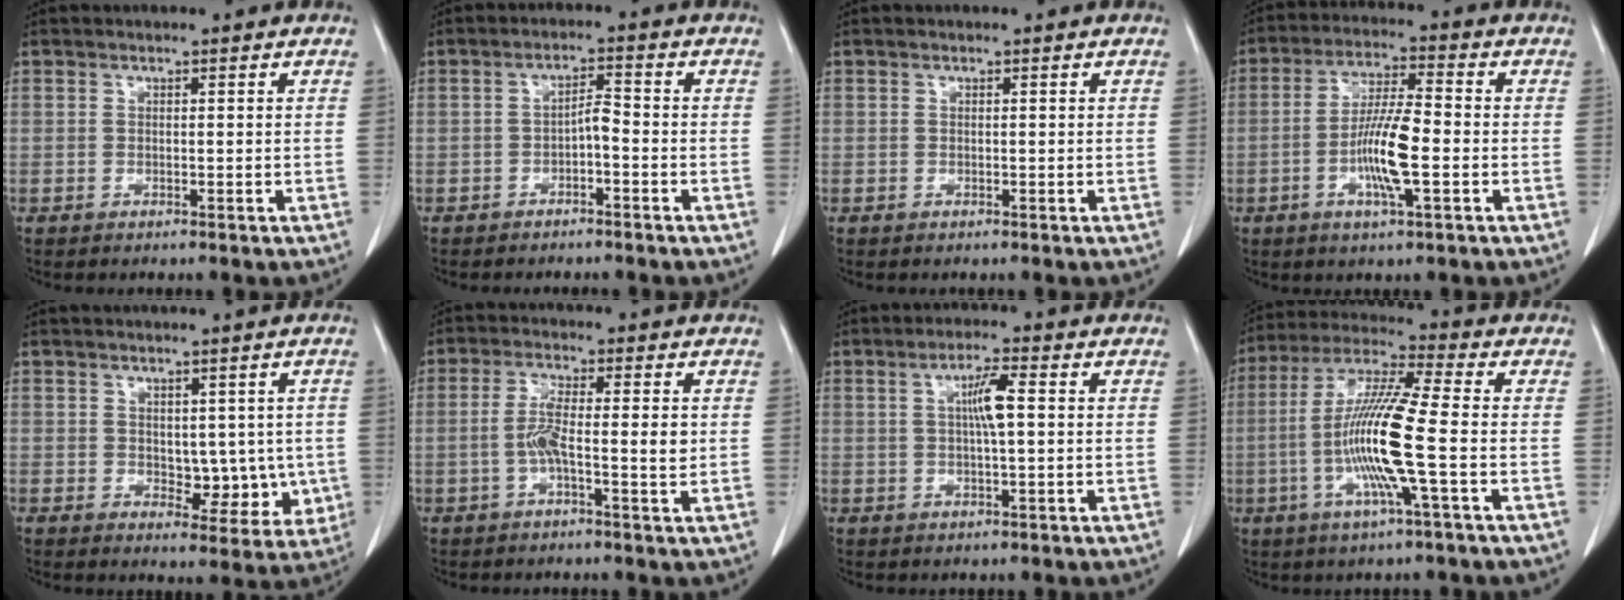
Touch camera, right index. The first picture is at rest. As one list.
[{"total": 2.7, "force": [-1.3, 0.7, 2.3], "torque": [-0.038, 0.008, -0.020]}, {"total": 0.0}, {"total": 9.4, "force": [-2.3, 1.0, 9.0], "torque": [-0.173, -0.004, -0.049]}, {"total": 6.5, "force": [-0.1, 4.0, 5.1], "torque": [-0.045, -0.002, 0.011]}, {"total": 5.6, "force": [-0.5, 0.7, 5.6], "torque": [-0.104, 0.003, -0.014]}, {"total": 4.5, "force": [0.7, 0.3, 4.4], "torque": [-0.081, 0.003, 0.011]}, {"total": 13.6, "force": [-2.7, -0.3, 13.3], "torque": [-0.270, -0.006, -0.063]}]